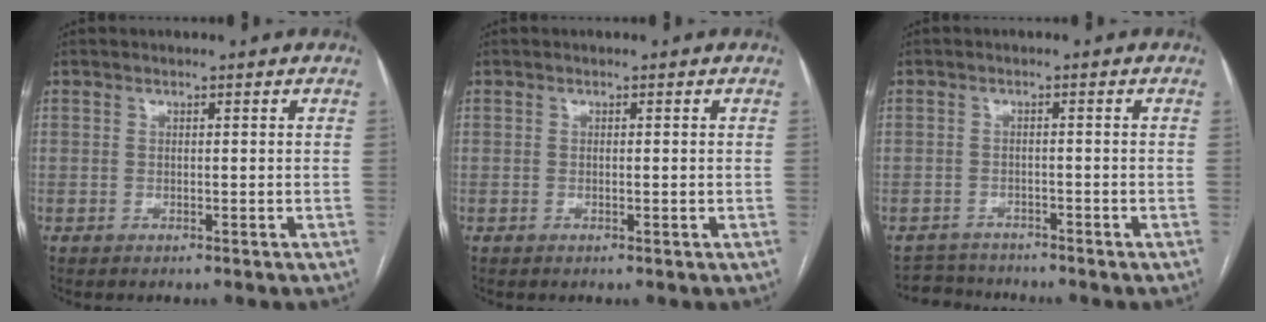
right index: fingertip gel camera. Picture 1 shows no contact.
{"total": 0.5, "force": [-0.2, 0.1, 0.5], "torque": [-0.009, 0.000, 0.000]}
{"total": 3.3, "force": [-3.0, 0.7, -1.1], "torque": [0.021, -0.008, -0.050]}